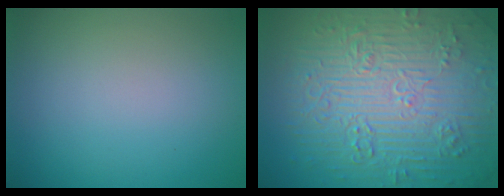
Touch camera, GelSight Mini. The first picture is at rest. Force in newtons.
{"total": 11.7, "press": 7.7, "slide": 8.8}